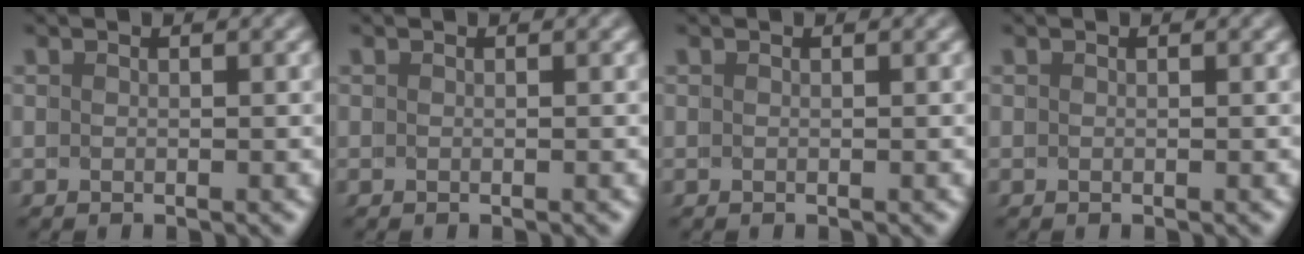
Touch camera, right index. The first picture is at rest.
{"total": 0.0}
{"total": 0.0}
{"total": 0.0}